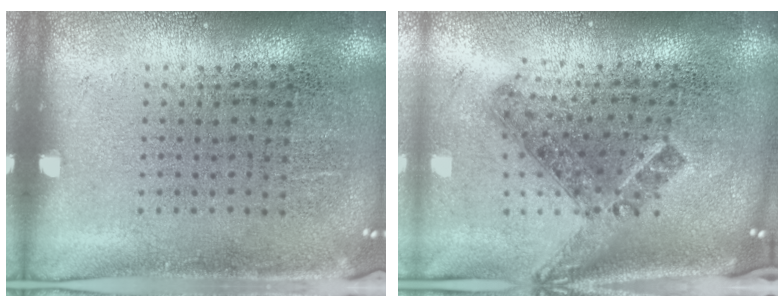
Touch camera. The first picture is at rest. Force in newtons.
{"total": 1.6, "press": 1.1, "slide": 1.1}